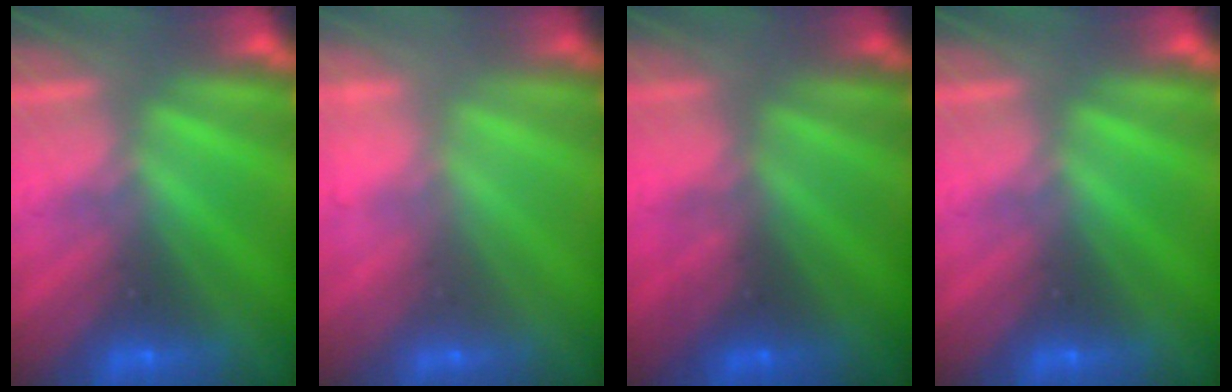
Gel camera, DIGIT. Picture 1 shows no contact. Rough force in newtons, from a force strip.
{"total": 2.1}
{"total": 4.2}
{"total": 0.0}